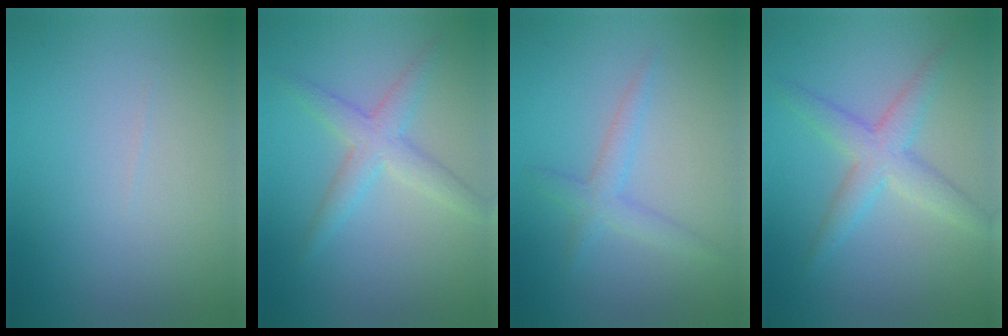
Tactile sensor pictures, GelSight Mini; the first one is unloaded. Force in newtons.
{"total": 3.3, "press": 3.3, "slide": 0.2}
{"total": 2.2, "press": 2.2, "slide": 0.2}
{"total": 3.7, "press": 3.7, "slide": 0.2}